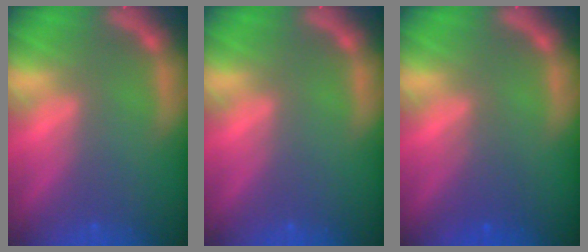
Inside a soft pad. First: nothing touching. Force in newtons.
{"total": 0.0}
{"total": 2.0}